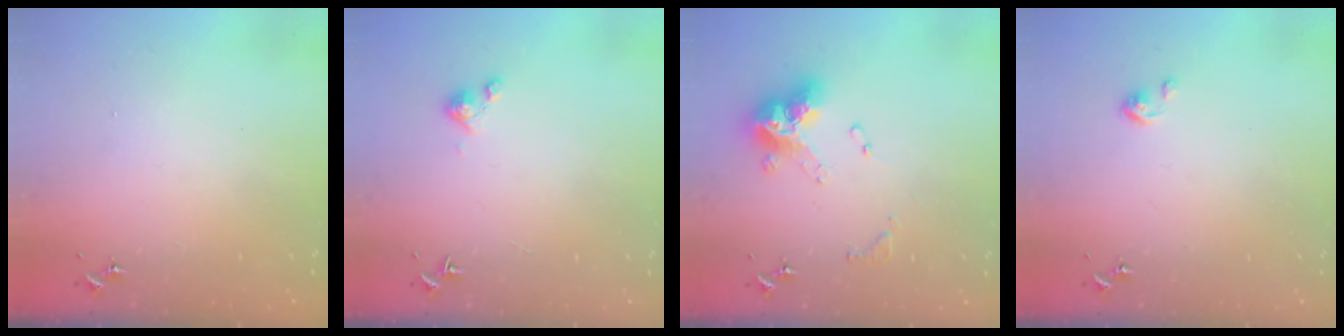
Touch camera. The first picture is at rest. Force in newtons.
{"total": 3.3, "press": 3.3, "slide": 0.3}
{"total": 14.5, "press": 14.4, "slide": 1.6}
{"total": 4.1, "press": 4.1, "slide": 0.3}